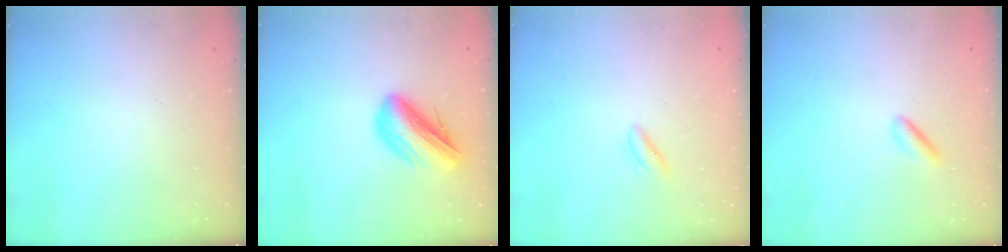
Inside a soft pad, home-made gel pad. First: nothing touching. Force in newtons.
{"total": 14.0, "press": 13.6, "slide": 3.3}
{"total": 2.6, "press": 2.5, "slide": 0.8}
{"total": 2.0, "press": 1.9, "slide": 0.7}